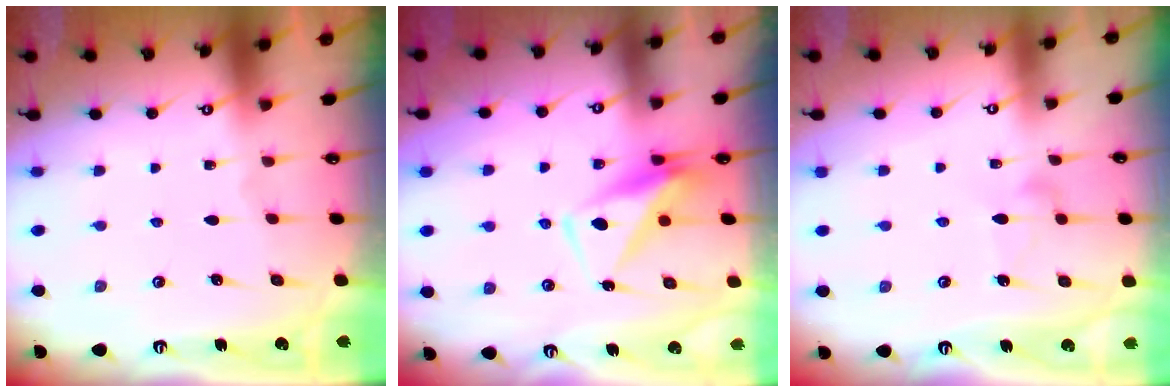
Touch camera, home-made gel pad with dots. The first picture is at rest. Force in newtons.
{"total": 7.1, "press": 6.9, "slide": 1.5}
{"total": 6.1, "press": 6.1, "slide": 0.4}